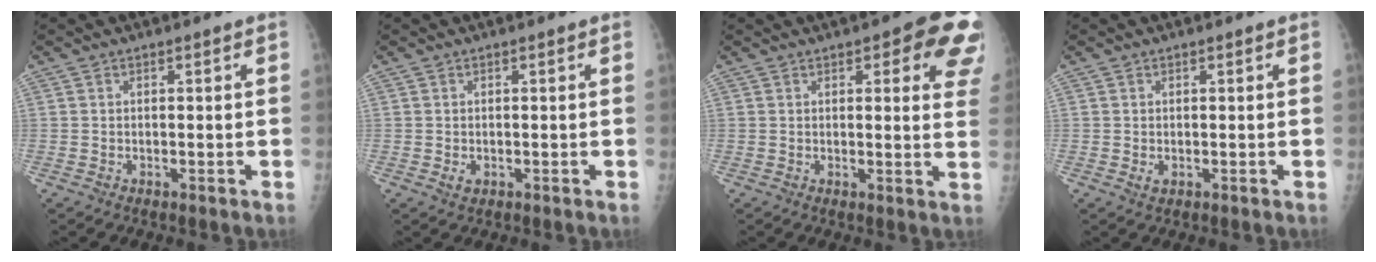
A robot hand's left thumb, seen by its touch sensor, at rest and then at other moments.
{"total": 1.4, "force": [-0.2, 1.0, 0.9], "torque": [-0.010, -0.002, 0.000]}
{"total": 12.5, "force": [6.2, 4.4, 9.9], "torque": [-0.074, -0.021, 0.059]}
{"total": 1.4, "force": [0.1, 0.8, 1.1], "torque": [-0.014, -0.003, 0.004]}